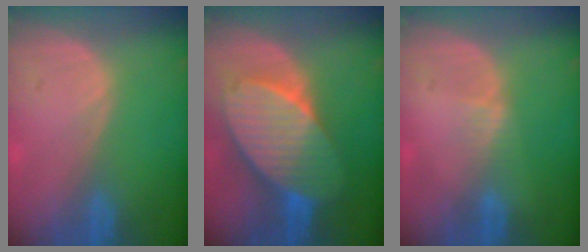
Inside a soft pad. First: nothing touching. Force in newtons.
{"total": 10.5, "press": 10.5, "slide": 0.6}
{"total": 1.3, "press": 1.3, "slide": 0.2}